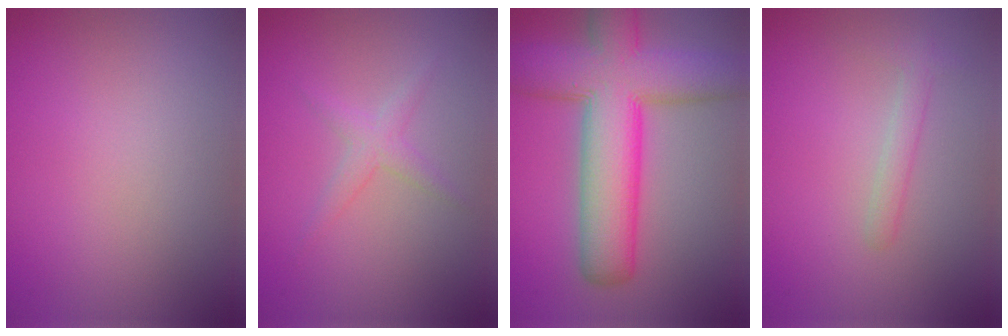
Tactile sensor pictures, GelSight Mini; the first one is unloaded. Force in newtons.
{"total": 1.6, "press": 1.6, "slide": 0.1}
{"total": 11.1, "press": 11.1, "slide": 0.4}
{"total": 1.4, "press": 1.4, "slide": 0.0}